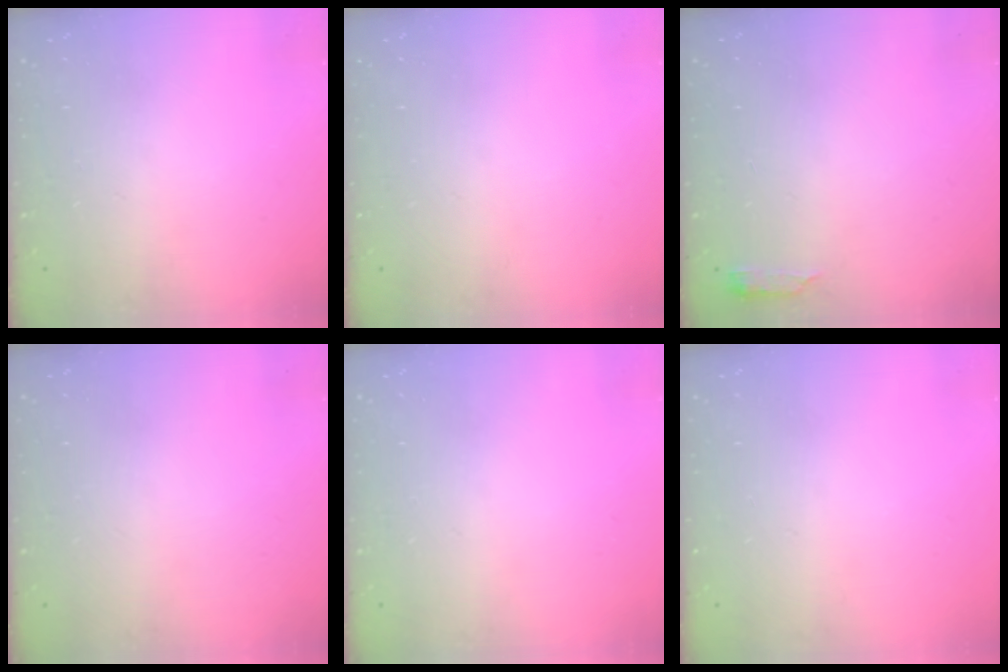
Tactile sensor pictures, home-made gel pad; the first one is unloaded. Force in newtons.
{"total": 0.0}
{"total": 2.6, "press": 2.6, "slide": 0.5}
{"total": 0.0}
{"total": 0.0}
{"total": 0.0}